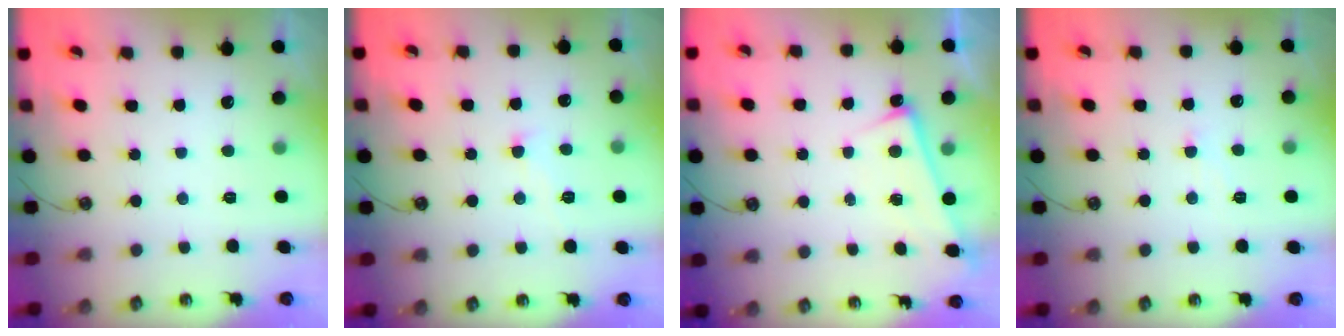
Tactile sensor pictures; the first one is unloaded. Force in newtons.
{"total": 1.1, "press": 1.0, "slide": 0.3}
{"total": 2.8, "press": 2.7, "slide": 0.4}
{"total": 1.7, "press": 1.6, "slide": 0.5}